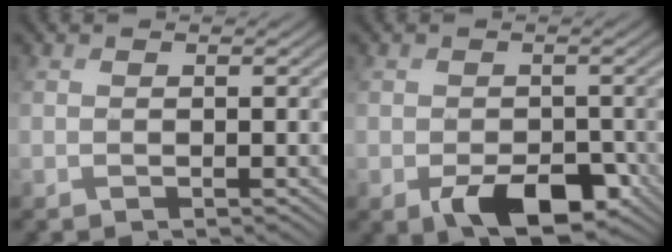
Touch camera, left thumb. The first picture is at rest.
{"total": 6.0, "force": [-3.0, 3.6, 3.7], "torque": [-0.059, -0.008, -0.040]}